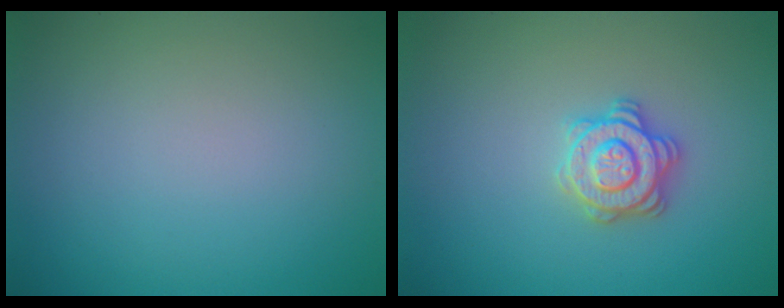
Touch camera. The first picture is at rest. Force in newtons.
{"total": 2.9, "press": 2.9, "slide": 0.4}